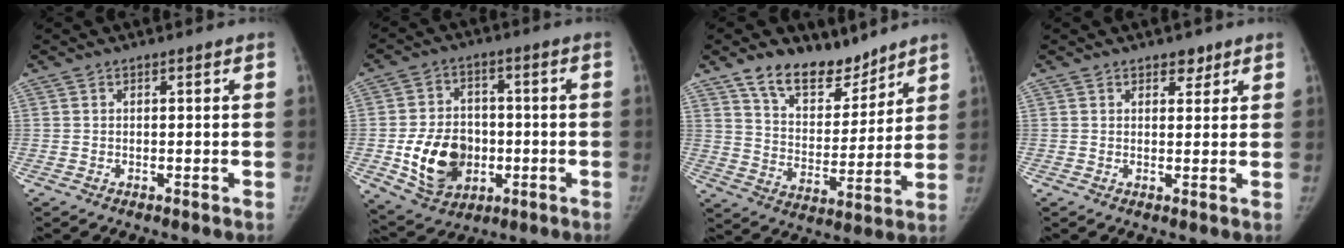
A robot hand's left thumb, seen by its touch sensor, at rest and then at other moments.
{"total": 13.9, "force": [-3.0, 10.5, 8.6], "torque": [-0.110, 0.007, -0.039]}
{"total": 13.0, "force": [10.1, 6.7, 4.8], "torque": [-0.035, -0.068, 0.184]}
{"total": 2.3, "force": [1.6, 1.4, 0.9], "torque": [0.010, -0.008, 0.021]}